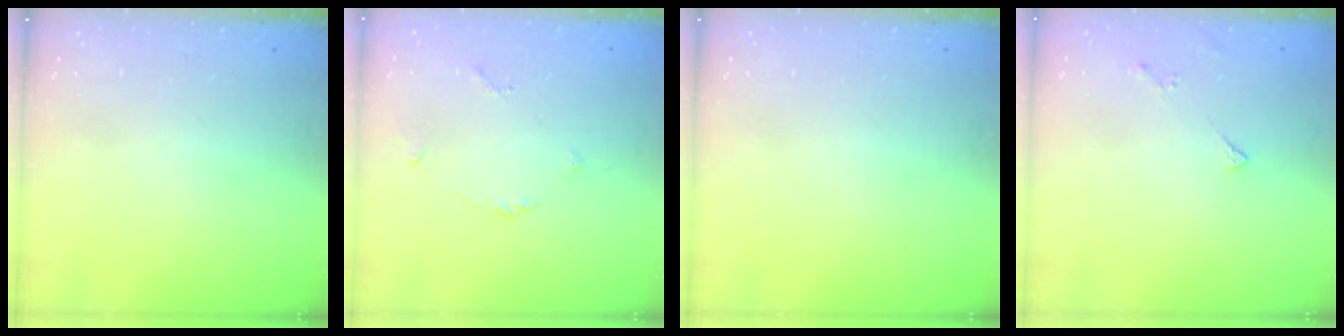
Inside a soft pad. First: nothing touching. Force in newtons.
{"total": 2.8, "press": 2.7, "slide": 0.7}
{"total": 0.0}
{"total": 2.8, "press": 2.8, "slide": 0.5}